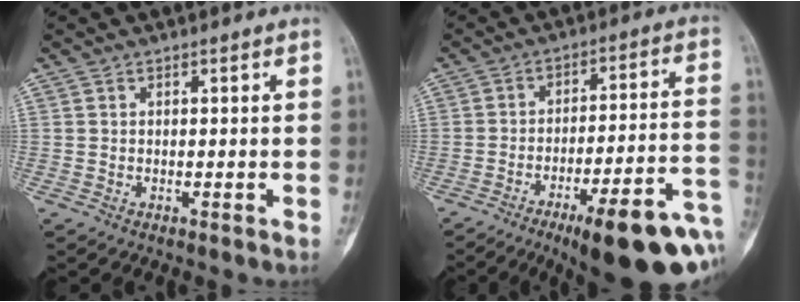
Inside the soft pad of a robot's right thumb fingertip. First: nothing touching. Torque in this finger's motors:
{"motor_torque": [3.06, 0.54, 1.36, -1.41, 0.49]}